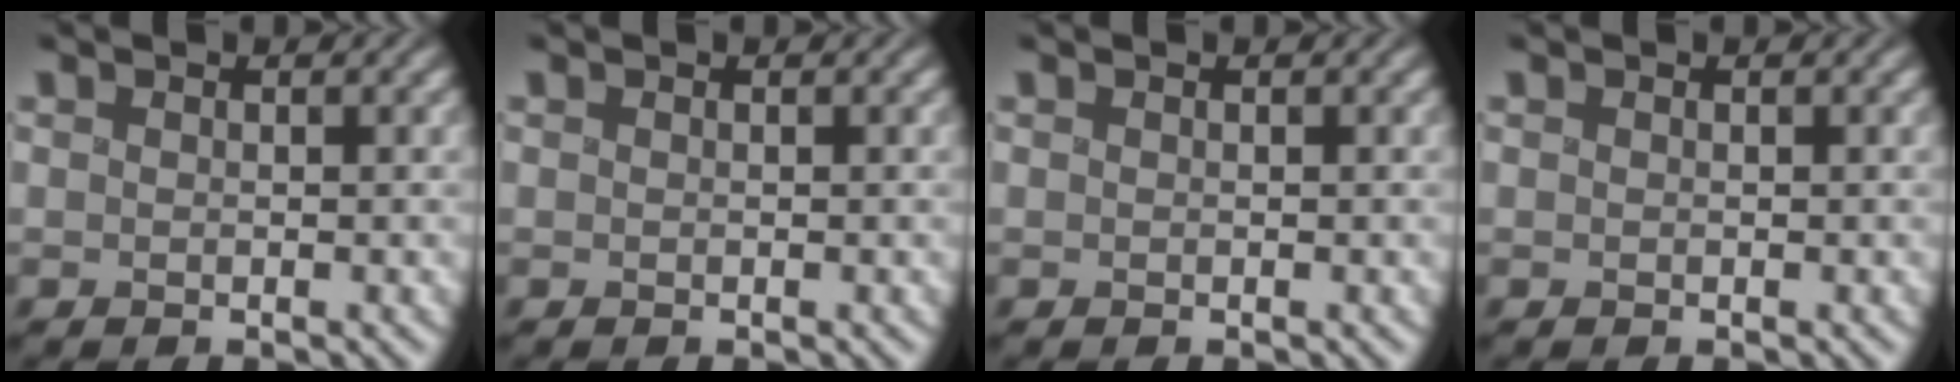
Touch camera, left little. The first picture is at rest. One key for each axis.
{"total": 0.0}
{"total": 0.0}
{"total": 0.0}